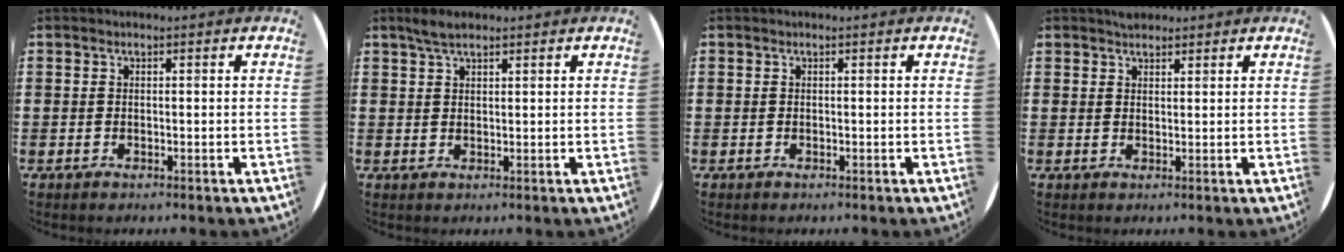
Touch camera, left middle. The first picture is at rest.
{"total": 2.5, "force": [2.0, 0.7, 1.4], "torque": [-0.022, 0.003, 0.033]}
{"total": 0.0}
{"total": 1.7, "force": [1.6, 0.6, 0.0], "torque": [0.006, 0.002, 0.029]}